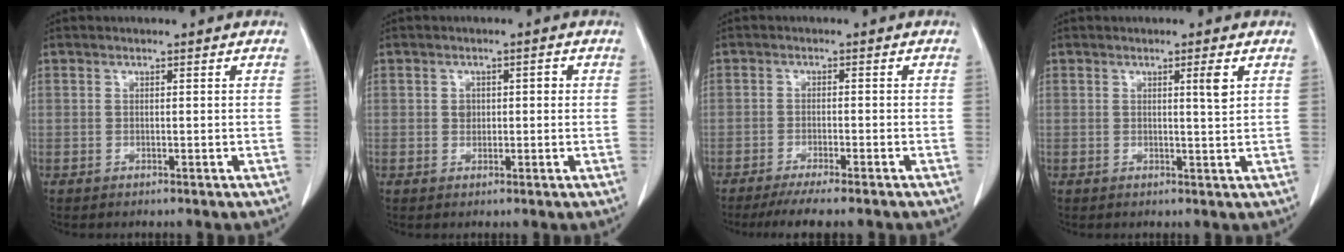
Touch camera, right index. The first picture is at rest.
{"total": 2.1, "force": [0.2, 1.6, 1.4], "torque": [-0.023, 0.013, 0.006]}
{"total": 6.5, "force": [-5.4, 0.1, 3.7], "torque": [-0.047, -0.013, -0.085]}
{"total": 2.3, "force": [0.9, -0.2, 2.1], "torque": [-0.034, -0.004, 0.014]}